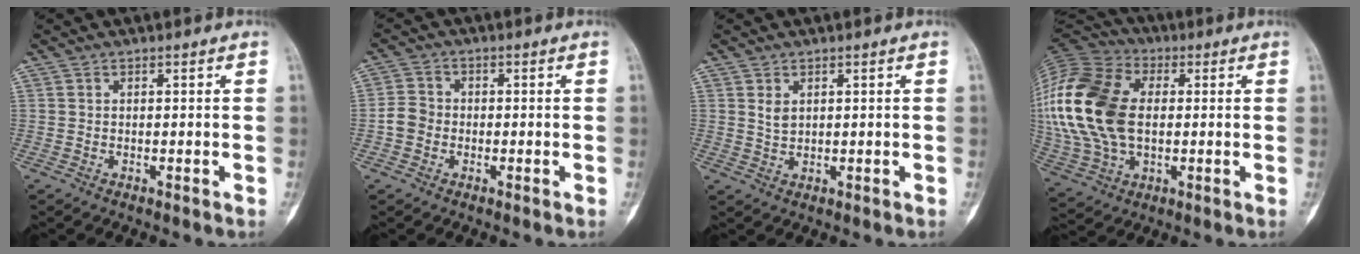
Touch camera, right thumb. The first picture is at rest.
{"total": 3.3, "force": [-0.9, 2.8, 1.4], "torque": [-0.019, 0.009, -0.024]}
{"total": 2.0, "force": [0.8, 1.3, 1.3], "torque": [-0.015, -0.005, 0.019]}
{"total": 24.2, "force": [1.3, 15.4, 18.6], "torque": [-0.412, 0.004, 0.024]}